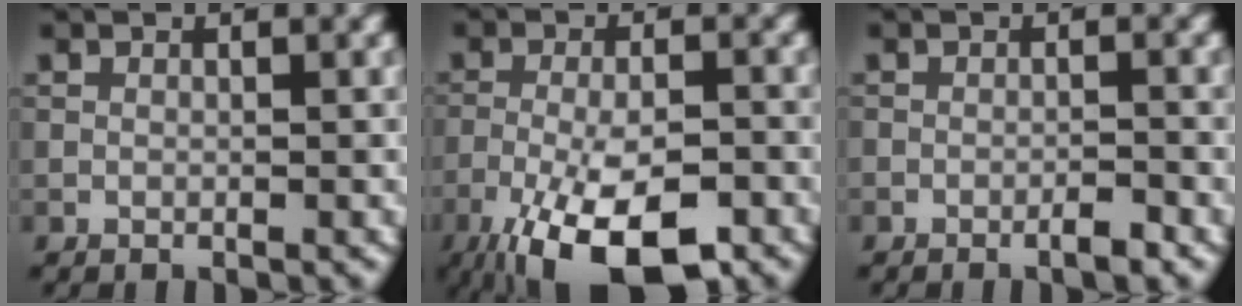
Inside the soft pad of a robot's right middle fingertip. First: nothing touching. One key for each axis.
{"total": 9.9, "fx": -5.8, "fy": 3.5, "fz": 7.2, "tx": -0.134, "ty": -0.013, "tz": -0.100}
{"total": 1.6, "fx": -1.0, "fy": 0.2, "fz": 1.1, "tx": -0.014, "ty": 0.000, "tz": -0.018}